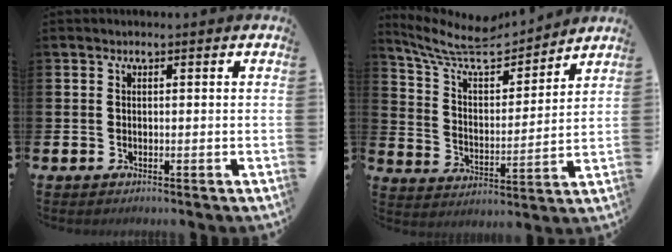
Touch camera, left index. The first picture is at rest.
{"total": 9.8, "force": [8.8, 2.5, 3.6], "torque": [-0.107, -0.061, 0.151]}